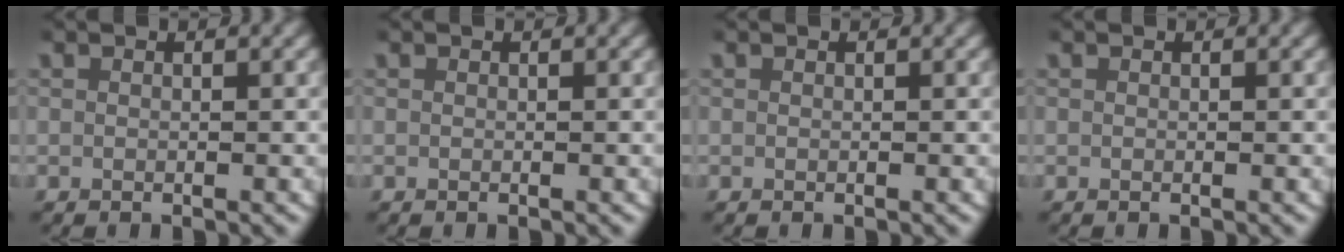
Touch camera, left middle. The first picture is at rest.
{"total": 0.0}
{"total": 0.0}
{"total": 0.0}